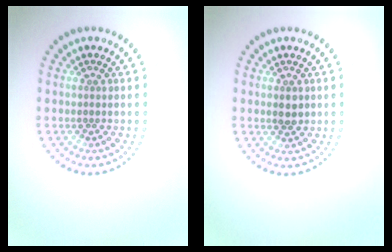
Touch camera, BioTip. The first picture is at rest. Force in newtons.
{"total": 1.5, "press": 1.4, "slide": 0.2}